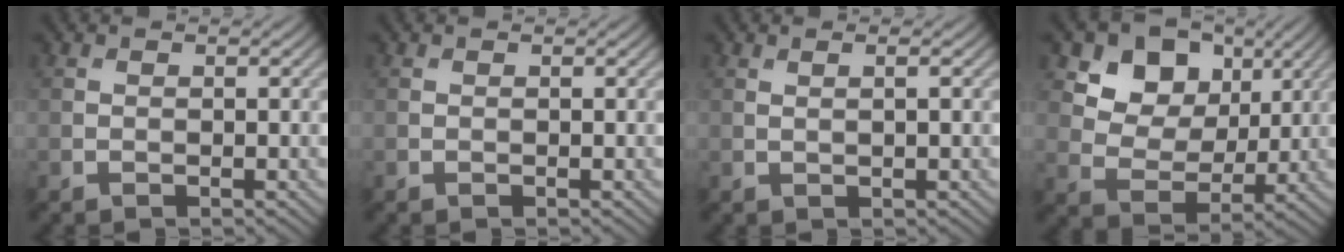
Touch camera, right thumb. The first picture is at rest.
{"total": 0.0}
{"total": 1.1, "force": [0.3, 0.1, 1.0], "torque": [-0.016, -0.001, 0.006]}
{"total": 10.1, "force": [5.0, 7.4, 4.8], "torque": [-0.096, -0.016, 0.094]}